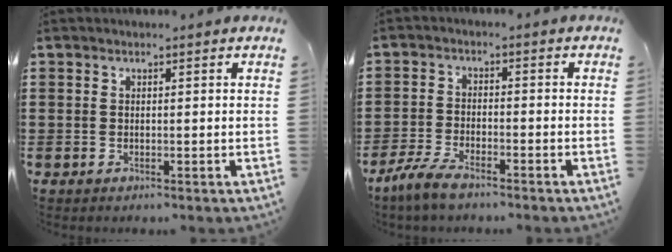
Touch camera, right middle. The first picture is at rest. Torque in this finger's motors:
{"motor_torque": [2.14, 0.00, 0.32, 0.13]}